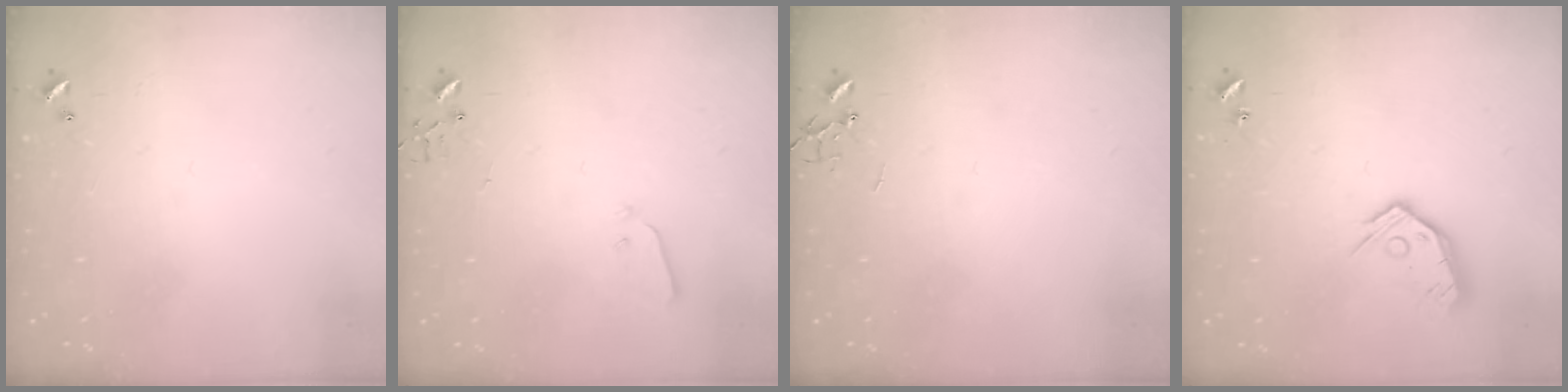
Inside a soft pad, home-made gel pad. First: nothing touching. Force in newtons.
{"total": 3.5, "press": 3.5, "slide": 0.3}
{"total": 0.0}
{"total": 11.0, "press": 10.9, "slide": 1.2}